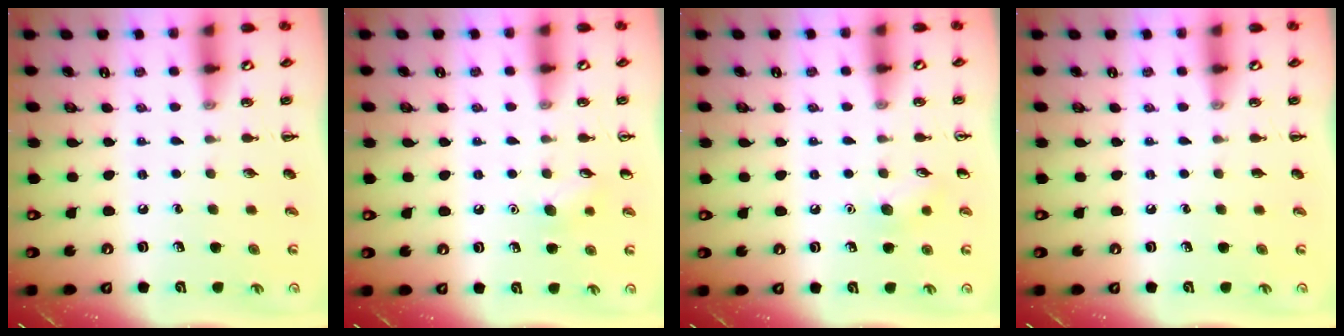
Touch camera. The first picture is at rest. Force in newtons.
{"total": 6.1, "press": 5.9, "slide": 1.7}
{"total": 5.9, "press": 5.6, "slide": 1.9}
{"total": 0.0}